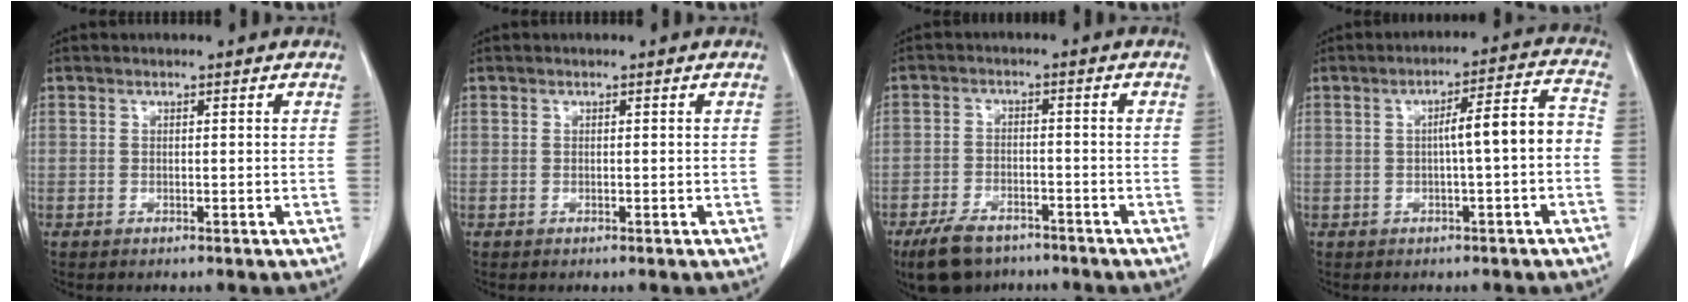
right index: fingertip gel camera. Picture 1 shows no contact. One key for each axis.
{"total": 0.0}
{"total": 8.0, "fx": -6.1, "fy": 3.6, "fz": 3.7, "tx": -0.074, "ty": -0.007, "tz": -0.101}
{"total": 6.9, "fx": -0.9, "fy": 0.6, "fz": 6.8, "tx": -0.097, "ty": 0.029, "tz": -0.012}